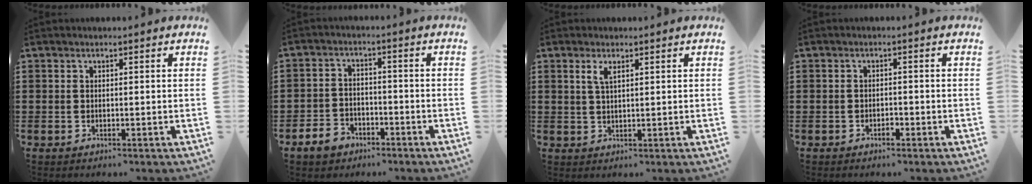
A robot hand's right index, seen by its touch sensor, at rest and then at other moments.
{"total": 3.9, "force": [-3.0, 2.2, 1.0], "torque": [-0.035, 0.009, -0.064]}
{"total": 2.2, "force": [1.1, 0.6, 1.8], "torque": [-0.039, 0.004, 0.018]}
{"total": 1.1, "force": [-0.8, 0.4, 0.6], "torque": [-0.015, -0.002, -0.015]}